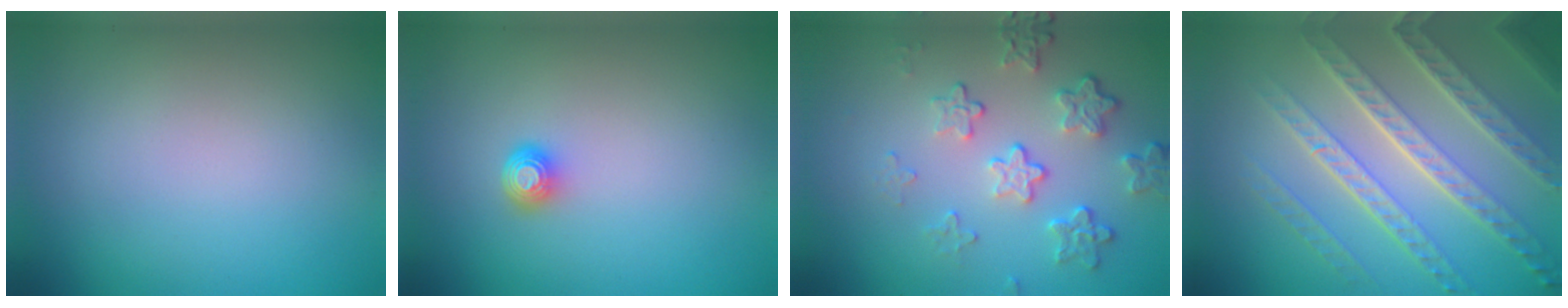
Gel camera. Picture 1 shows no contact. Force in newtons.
{"total": 1.5, "press": 1.1, "slide": 1.1}
{"total": 4.2, "press": 3.1, "slide": 2.9}
{"total": 7.6, "press": 5.3, "slide": 5.5}